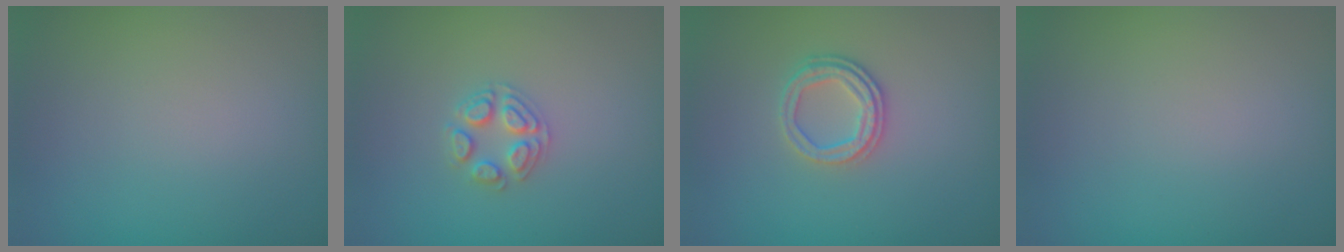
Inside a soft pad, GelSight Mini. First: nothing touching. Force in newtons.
{"total": 2.5, "press": 2.5, "slide": 0.3}
{"total": 2.6, "press": 2.3, "slide": 1.1}
{"total": 0.0}